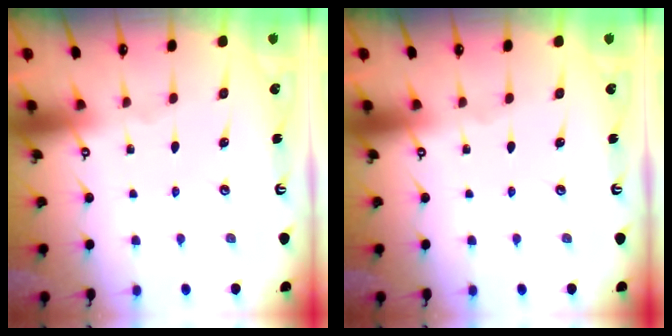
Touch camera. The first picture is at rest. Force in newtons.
{"total": 0.0}